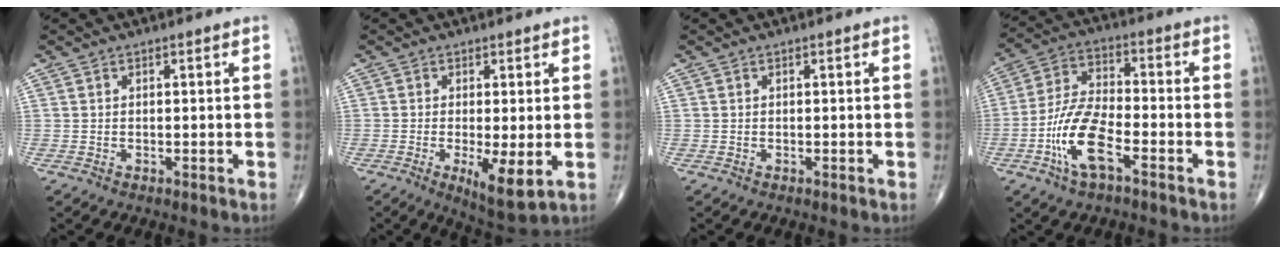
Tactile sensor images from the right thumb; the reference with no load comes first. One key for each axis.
{"total": 7.0, "fx": -1.4, "fy": 1.9, "fz": 6.6, "tx": -0.111, "ty": -0.023, "tz": -0.020}
{"total": 0.0}
{"total": 11.7, "fx": -5.1, "fy": 4.4, "fz": 9.6, "tx": -0.199, "ty": 0.028, "tz": -0.100}